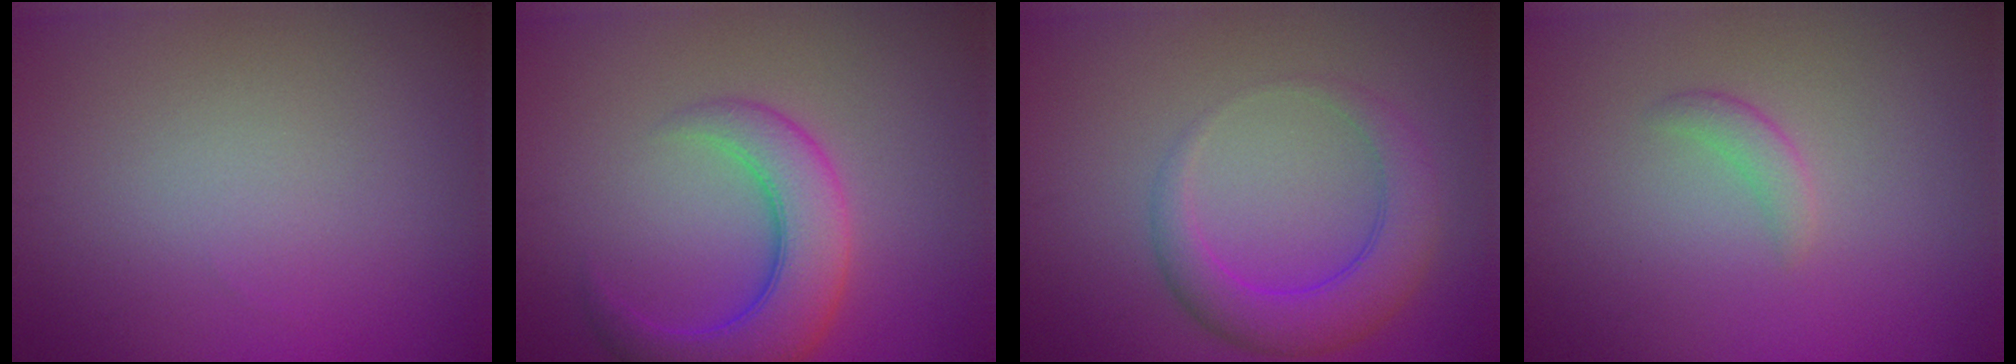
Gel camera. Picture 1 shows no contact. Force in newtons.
{"total": 5.9, "press": 5.9, "slide": 0.2}
{"total": 4.4, "press": 4.3, "slide": 0.3}
{"total": 1.2, "press": 1.2, "slide": 0.1}